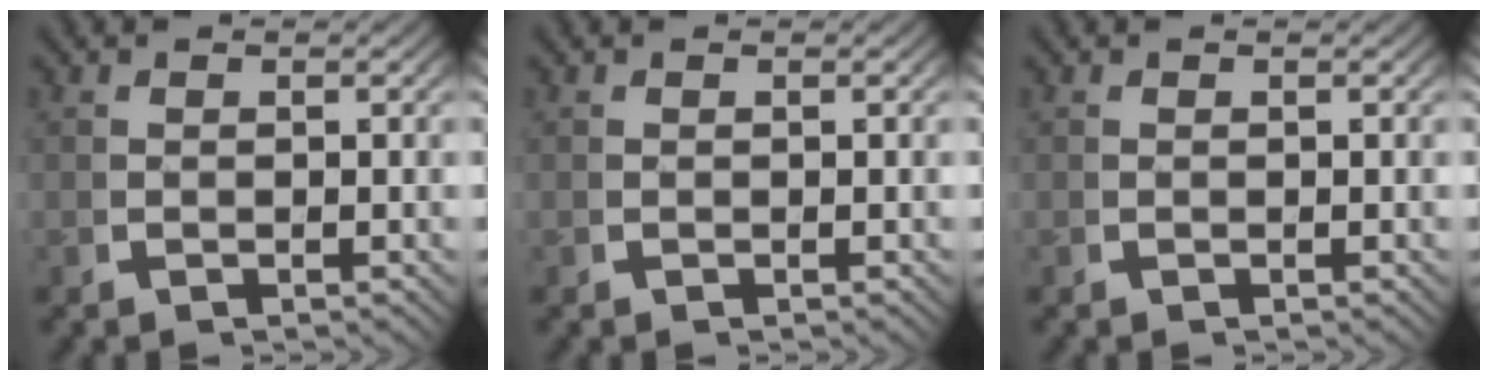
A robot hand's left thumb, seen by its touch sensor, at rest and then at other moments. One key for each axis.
{"total": 0.0}
{"total": 0.0}